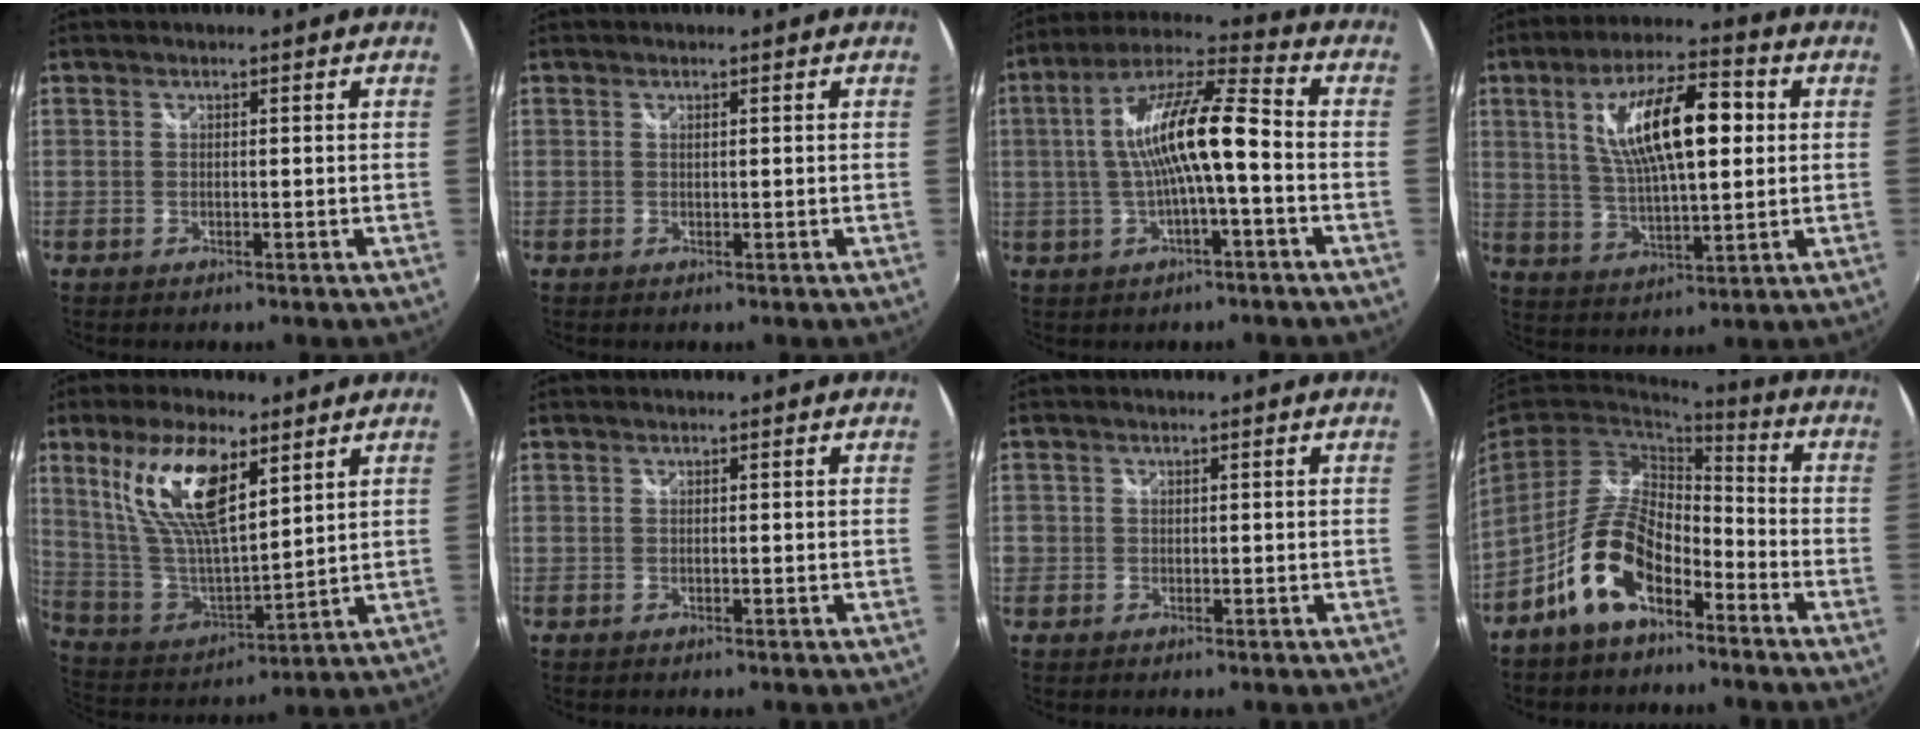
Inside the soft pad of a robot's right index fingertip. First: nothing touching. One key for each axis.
{"total": 0.0}
{"total": 13.5, "fx": -1.2, "fy": 2.4, "fz": 13.2, "tx": -0.245, "ty": 0.022, "tz": -0.018}
{"total": 15.6, "fx": 3.6, "fy": 5.2, "fz": 14.2, "tx": -0.251, "ty": 0.016, "tz": 0.066}
{"total": 16.6, "fx": 8.7, "fy": 6.0, "fz": 12.9, "tx": -0.248, "ty": 0.006, "tz": 0.180}
{"total": 0.0}
{"total": 1.9, "fx": -0.4, "fy": 1.8, "fz": 0.4, "tx": -0.009, "ty": -0.002, "tz": -0.010}
{"total": 13.1, "fx": -7.5, "fy": 6.5, "fz": 8.6, "tx": -0.175, "ty": 0.006, "tz": -0.136}